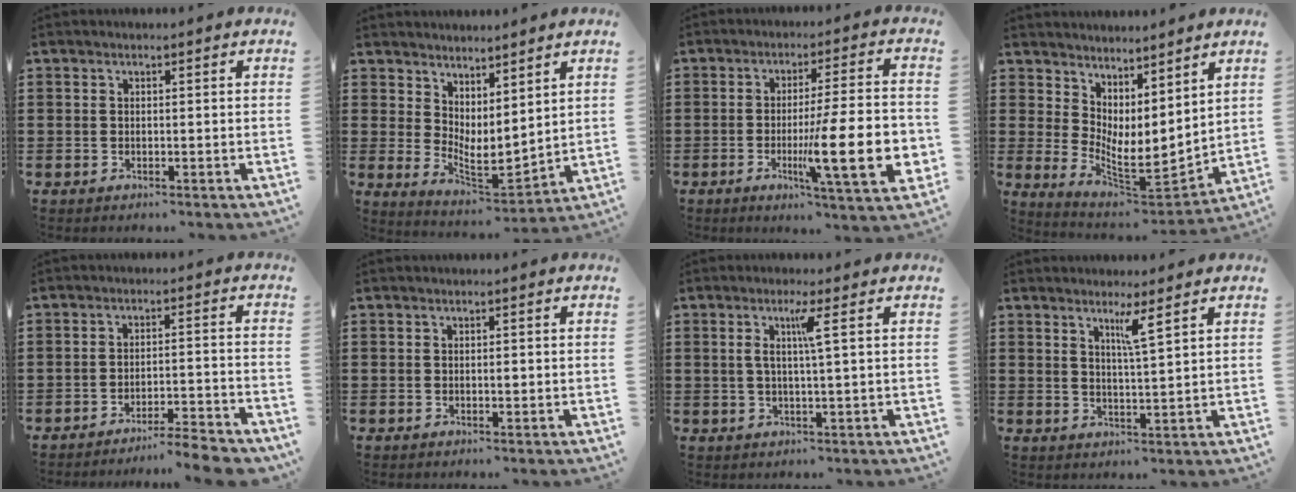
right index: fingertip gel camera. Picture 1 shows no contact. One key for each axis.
{"total": 4.4, "fx": 2.9, "fy": 1.9, "fz": 2.8, "tx": -0.064, "ty": -0.023, "tz": 0.056}
{"total": 15.9, "fx": -3.6, "fy": 2.9, "fz": 15.2, "tx": -0.240, "ty": -0.014, "tz": -0.056}
{"total": 5.3, "fx": 2.6, "fy": 2.6, "fz": 3.8, "tx": -0.090, "ty": -0.035, "tz": 0.052}
{"total": 4.9, "fx": -4.6, "fy": -0.3, "fz": 1.6, "tx": -0.027, "ty": -0.012, "tz": -0.092}
{"total": 0.7, "fx": 0.0, "fy": 0.2, "fz": 0.7, "tx": -0.014, "ty": -0.002, "tz": -0.001}
{"total": 3.8, "fx": 1.0, "fy": -0.3, "fz": 3.7, "tx": -0.074, "ty": -0.002, "tz": 0.011}
{"total": 3.6, "fx": 2.4, "fy": -0.3, "fz": 2.7, "tx": -0.044, "ty": -0.010, "tz": 0.036}